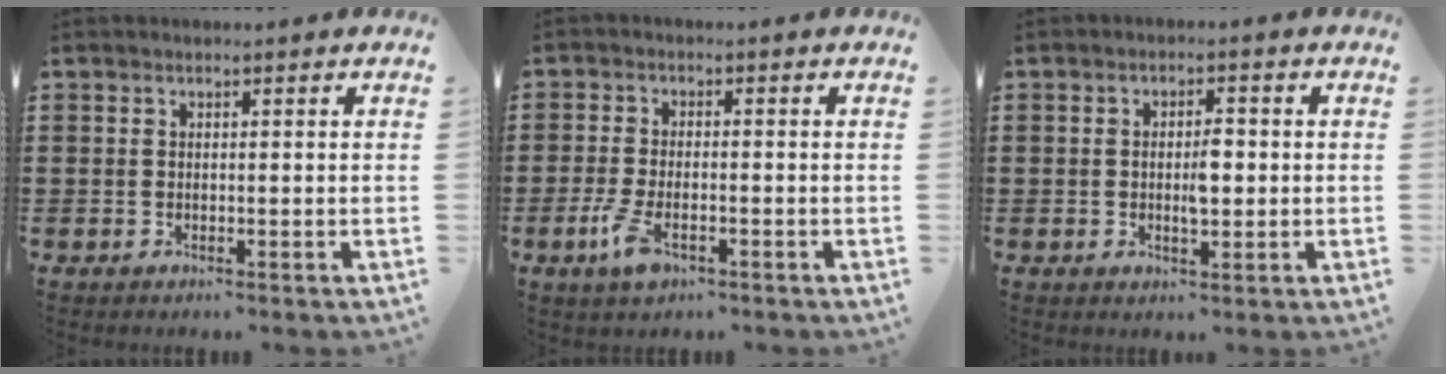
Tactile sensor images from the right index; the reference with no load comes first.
{"total": 4.5, "force": [-2.1, 1.8, 3.5], "torque": [-0.087, -0.009, -0.043]}
{"total": 3.4, "force": [0.0, 1.2, 3.2], "torque": [-0.061, 0.000, -0.001]}